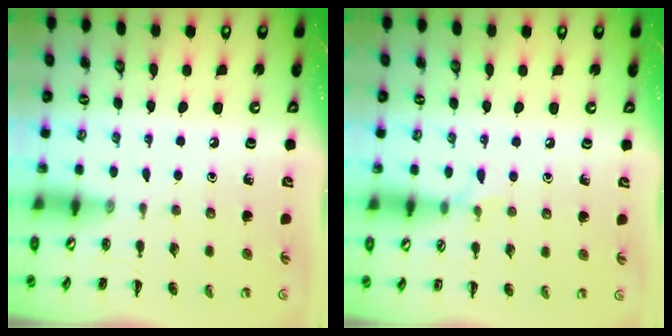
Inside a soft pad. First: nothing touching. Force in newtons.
{"total": 4.6, "press": 4.2, "slide": 1.7}